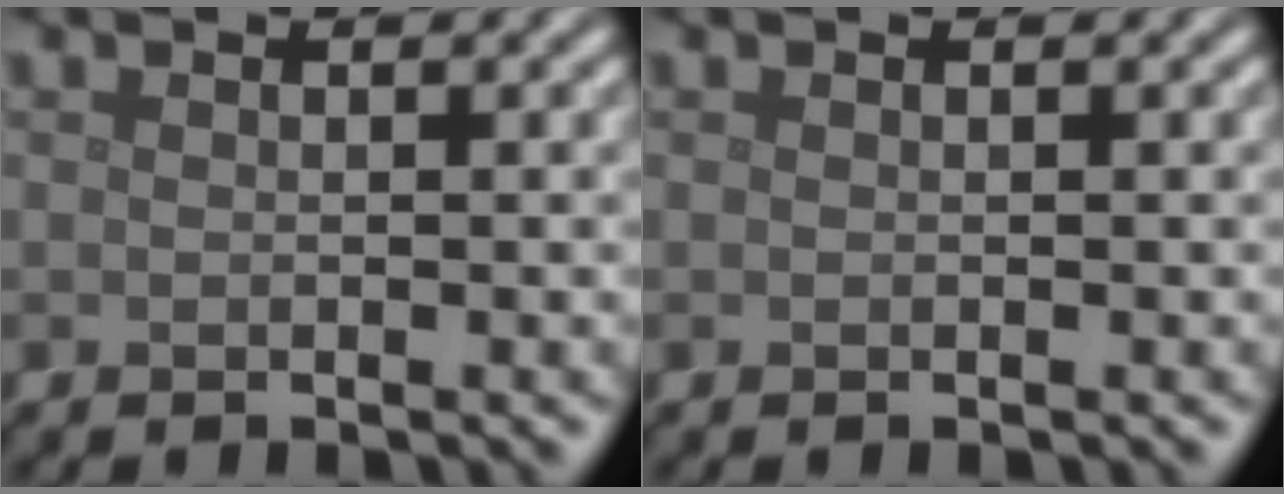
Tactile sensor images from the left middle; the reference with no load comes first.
{"total": 0.0}